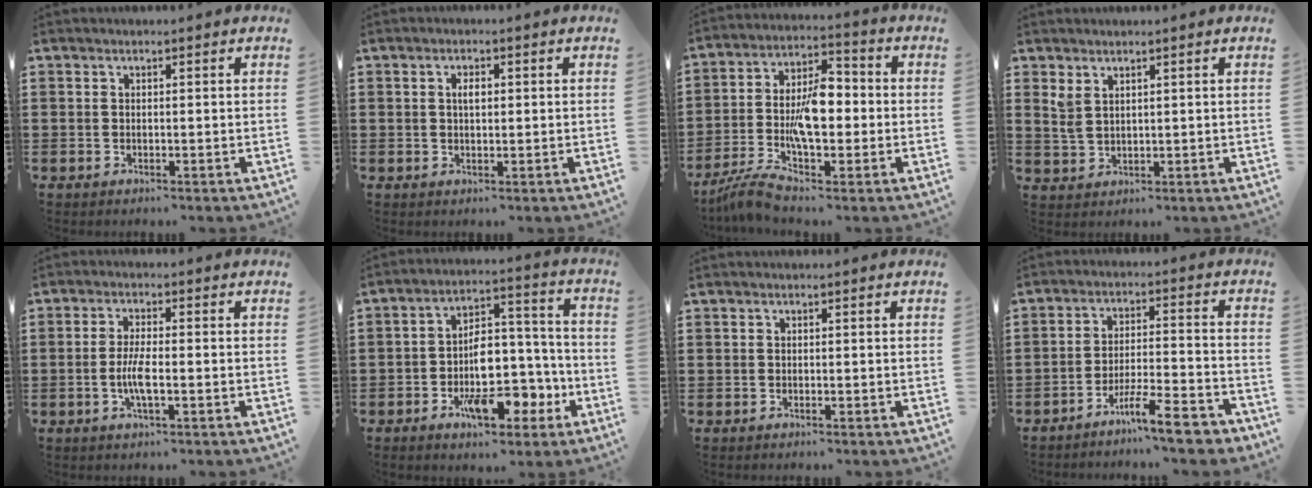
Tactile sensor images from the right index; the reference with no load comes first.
{"total": 1.7, "force": [0.4, 0.7, 1.5], "torque": [-0.031, 0.005, 0.004]}
{"total": 10.1, "force": [-2.8, 4.3, 8.8], "torque": [-0.182, 0.001, -0.053]}
{"total": 2.7, "force": [1.9, 1.2, 1.4], "torque": [-0.033, 0.004, 0.036]}
{"total": 4.4, "force": [-1.1, 0.8, 4.2], "torque": [-0.095, -0.009, -0.027]}
{"total": 10.1, "force": [-3.9, 5.6, 7.4], "torque": [-0.108, 0.009, -0.066]}
{"total": 0.0}
{"total": 8.7, "force": [-7.1, 0.8, 5.0], "torque": [-0.078, 0.008, -0.130]}